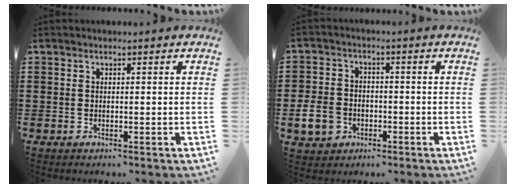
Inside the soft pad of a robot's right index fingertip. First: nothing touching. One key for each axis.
{"total": 5.4, "fx": -1.8, "fy": 4.3, "fz": 2.7, "tx": -0.082, "ty": 0.002, "tz": -0.039}